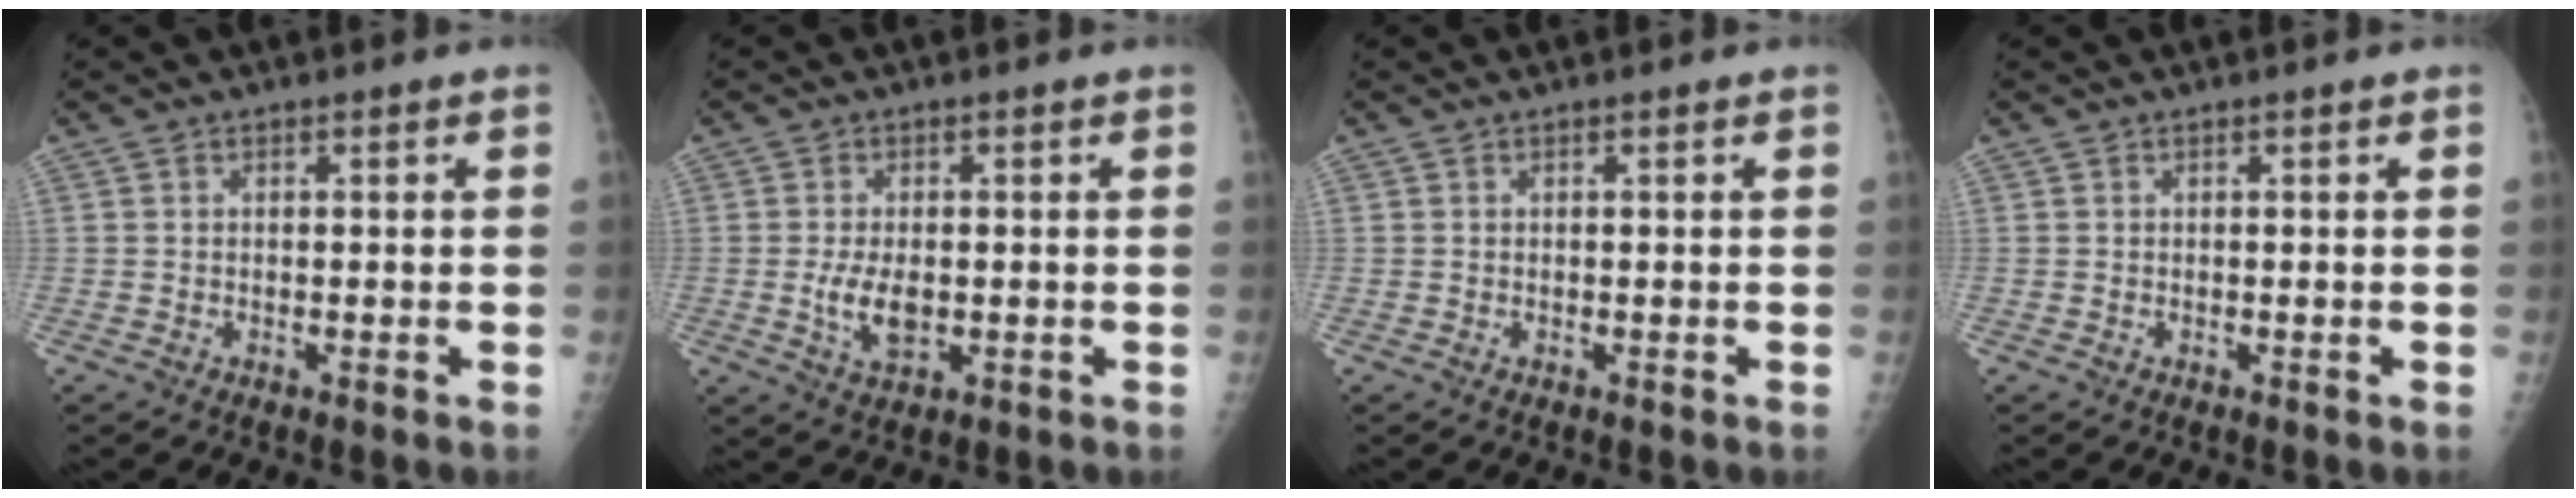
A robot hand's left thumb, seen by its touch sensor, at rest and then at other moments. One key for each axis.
{"total": 5.3, "fx": -0.6, "fy": 2.8, "fz": 4.5, "tx": -0.082, "ty": -0.009, "tz": -0.006}
{"total": 0.0}
{"total": 0.0}